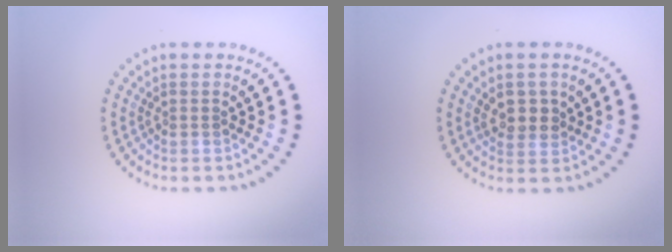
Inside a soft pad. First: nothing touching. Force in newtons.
{"total": 2.4, "press": 2.3, "slide": 0.7}